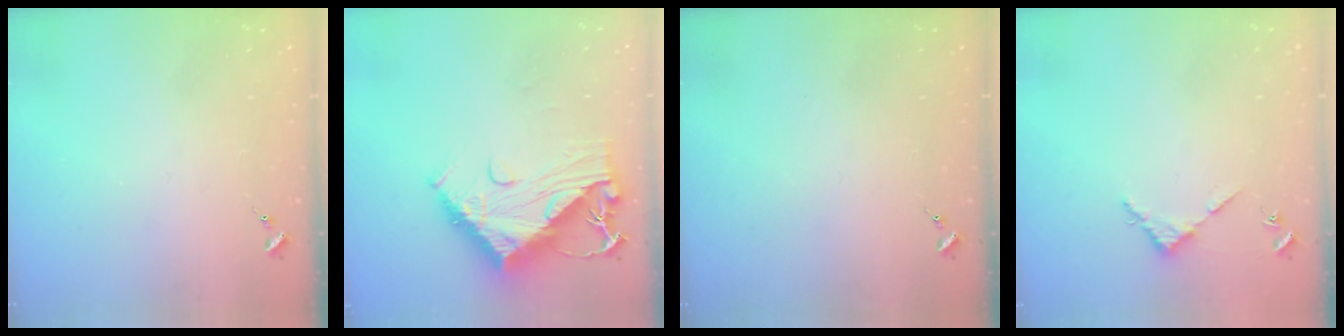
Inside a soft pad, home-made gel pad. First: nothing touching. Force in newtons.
{"total": 14.5, "press": 14.4, "slide": 1.6}
{"total": 0.0}
{"total": 3.1, "press": 3.1, "slide": 0.3}